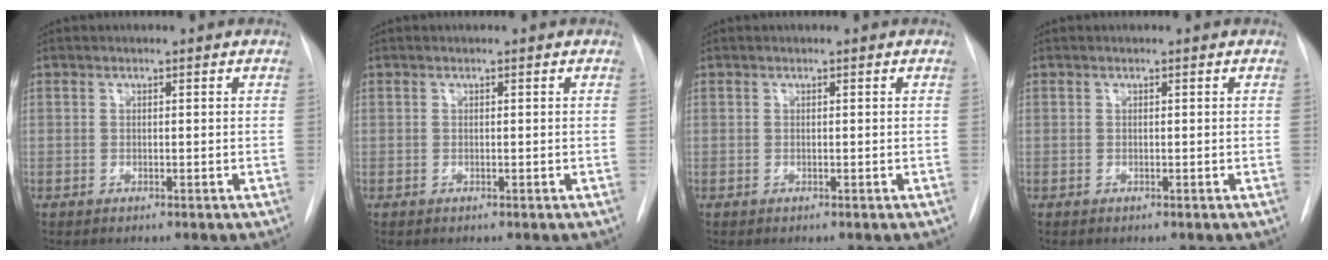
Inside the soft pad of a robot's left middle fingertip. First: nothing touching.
{"total": 0.0}
{"total": 0.0}
{"total": 0.0}